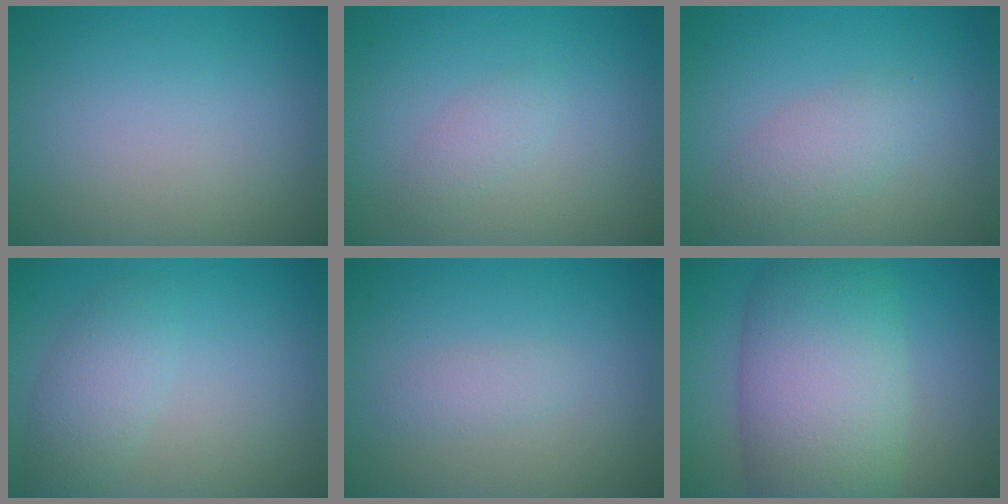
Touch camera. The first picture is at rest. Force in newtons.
{"total": 1.3, "press": 1.3, "slide": 0.0}
{"total": 2.8, "press": 2.8, "slide": 0.1}
{"total": 2.9, "press": 2.9, "slide": 0.2}
{"total": 1.2, "press": 1.2, "slide": 0.0}
{"total": 11.0, "press": 11.0, "slide": 0.5}